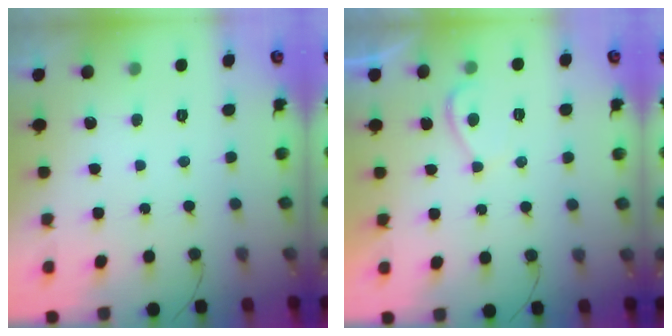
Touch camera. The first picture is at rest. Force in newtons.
{"total": 2.6, "press": 2.4, "slide": 0.8}